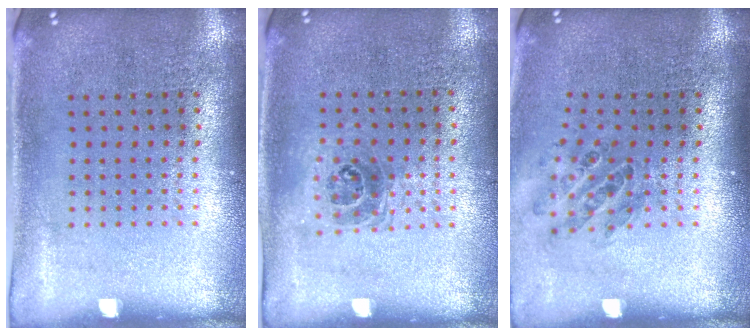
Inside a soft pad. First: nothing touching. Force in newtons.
{"total": 1.0, "press": 1.0, "slide": 0.3}
{"total": 0.9, "press": 0.8, "slide": 0.1}